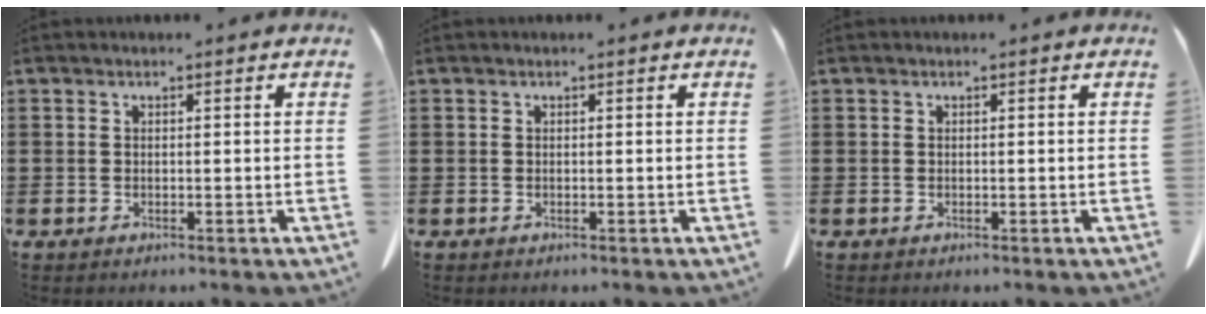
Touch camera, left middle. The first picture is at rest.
{"total": 0.0}
{"total": 0.0}